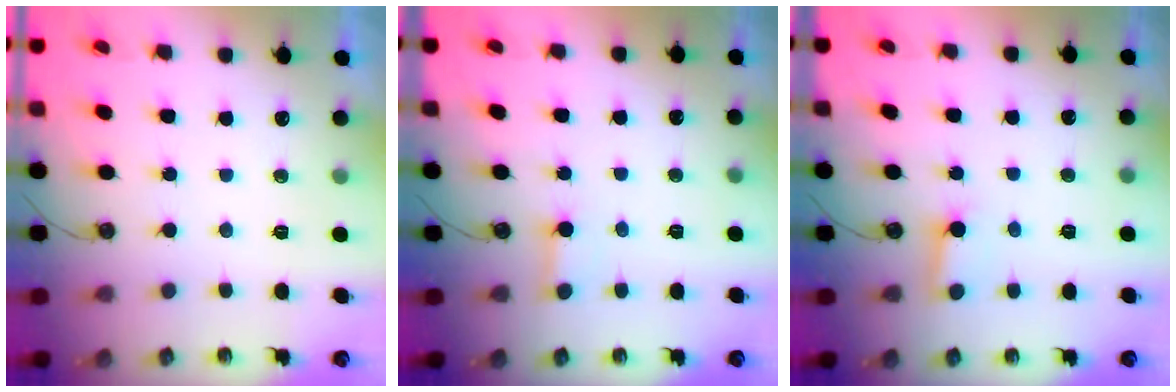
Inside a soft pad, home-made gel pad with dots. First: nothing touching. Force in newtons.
{"total": 2.1, "press": 2.1, "slide": 0.1}
{"total": 2.6, "press": 2.6, "slide": 0.4}